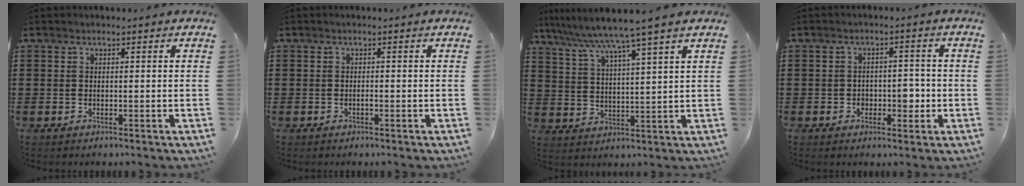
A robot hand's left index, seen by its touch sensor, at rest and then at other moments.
{"total": 0.5, "force": [-0.3, 0.1, 0.5], "torque": [-0.010, -0.002, -0.005]}
{"total": 6.2, "force": [5.1, -1.2, 3.3], "torque": [-0.084, -0.034, 0.081]}
{"total": 3.2, "force": [-0.9, 2.3, 2.0], "torque": [-0.037, 0.001, -0.022]}